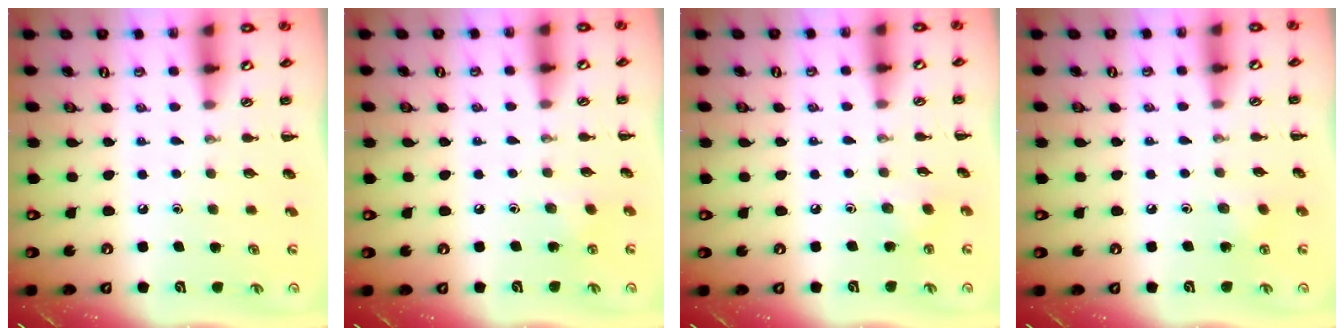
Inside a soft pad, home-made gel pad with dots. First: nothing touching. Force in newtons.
{"total": 5.0, "press": 4.8, "slide": 1.4}
{"total": 2.9, "press": 2.8, "slide": 1.0}
{"total": 4.4, "press": 4.2, "slide": 1.3}